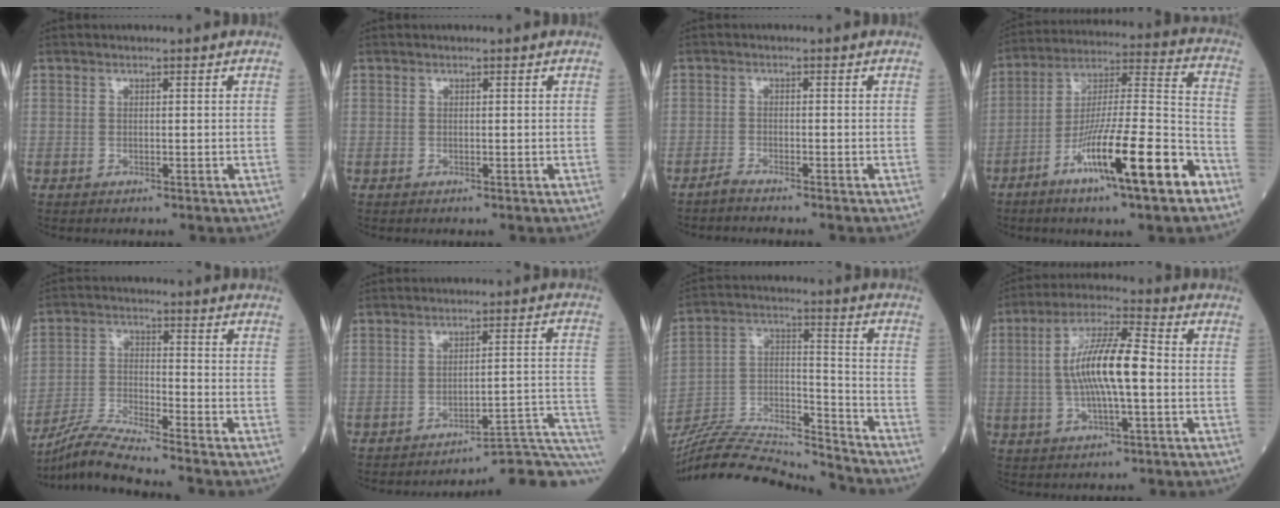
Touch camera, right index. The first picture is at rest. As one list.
[{"total": 0.0}, {"total": 1.9, "force": [-1.8, -0.2, 0.5], "torque": [-0.014, -0.002, -0.031]}, {"total": 18.5, "force": [-9.6, 1.2, 15.8], "torque": [-0.276, -0.021, -0.161]}, {"total": 8.2, "force": [-7.6, -2.0, 2.4], "torque": [-0.054, -0.018, -0.145]}, {"total": 11.6, "force": [-11.1, -1.3, 3.3], "torque": [-0.010, 0.027, -0.142]}, {"total": 19.2, "force": [-18.6, 0.4, 4.9], "torque": [-0.096, 0.018, -0.318]}, {"total": 11.4, "force": [-0.3, 2.3, 11.2], "torque": [-0.212, 0.014, -0.009]}]